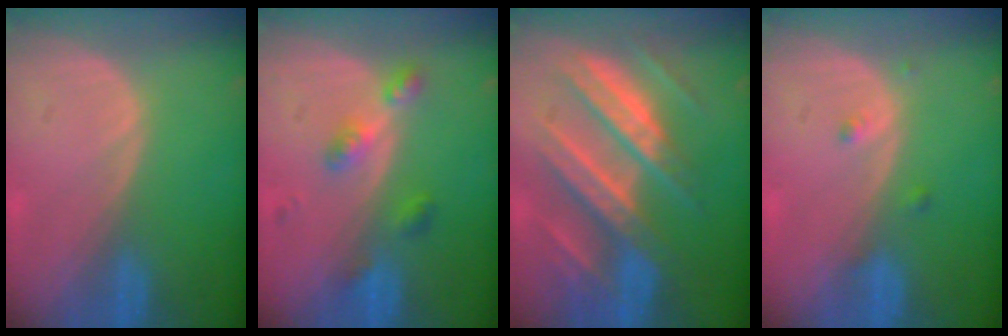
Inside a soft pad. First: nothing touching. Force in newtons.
{"total": 4.8, "press": 4.3, "slide": 2.0}
{"total": 11.3, "press": 11.2, "slide": 1.1}
{"total": 1.3, "press": 1.3, "slide": 0.0}